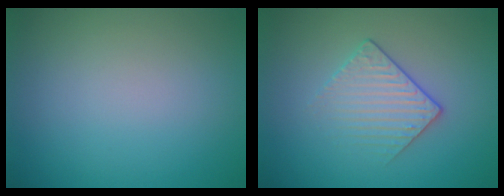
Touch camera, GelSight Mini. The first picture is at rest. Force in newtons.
{"total": 2.1, "press": 1.8, "slide": 1.1}